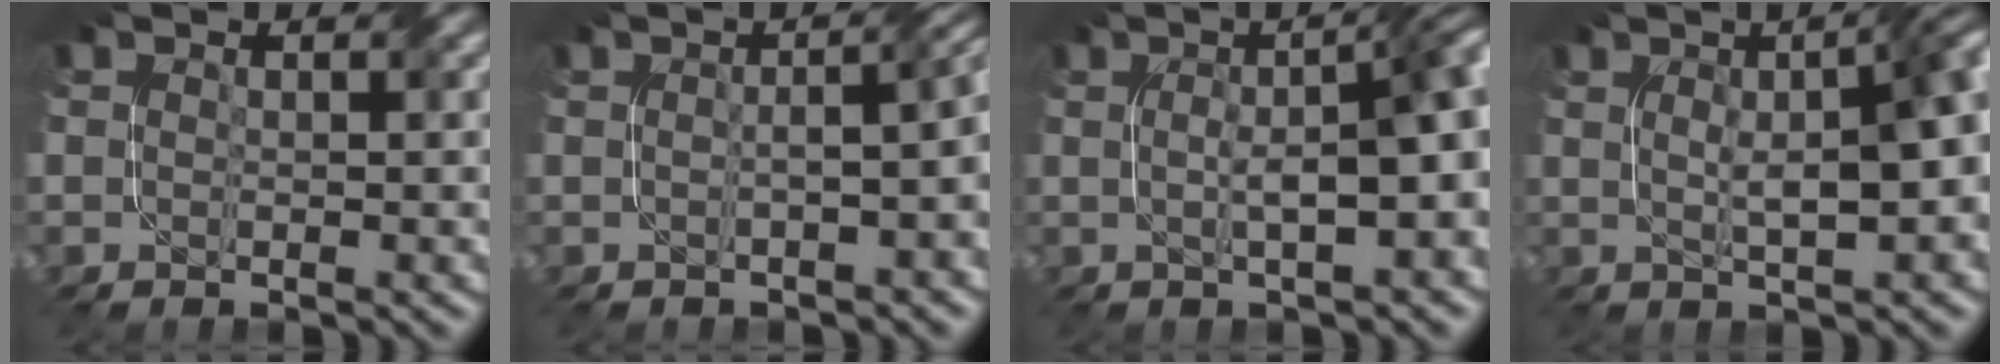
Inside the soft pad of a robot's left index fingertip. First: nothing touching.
{"total": 5.8, "force": [-0.6, 2.4, 5.3], "torque": [-0.038, 0.010, -0.014]}
{"total": 8.3, "force": [0.6, 2.1, 8.0], "torque": [-0.093, 0.015, 0.009]}
{"total": 8.9, "force": [1.3, 2.6, 8.4], "torque": [-0.085, 0.021, 0.010]}